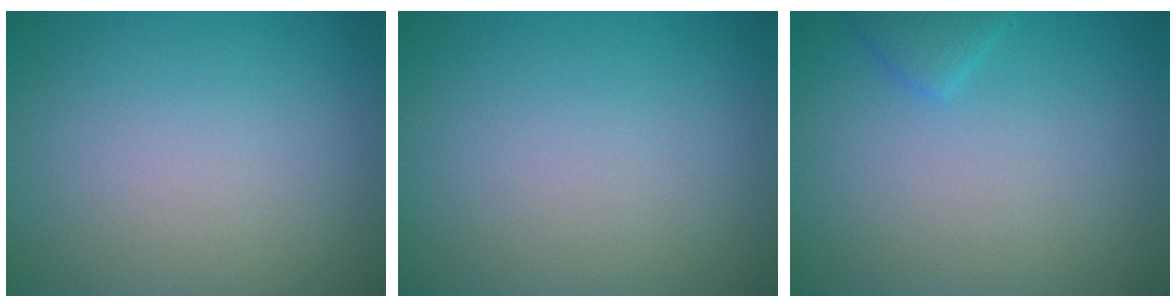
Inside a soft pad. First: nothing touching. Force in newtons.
{"total": 0.0}
{"total": 1.3, "press": 1.3, "slide": 0.1}